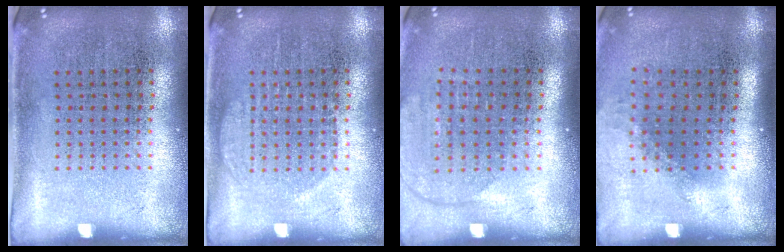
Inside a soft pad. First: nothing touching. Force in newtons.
{"total": 1.6, "press": 1.5, "slide": 0.4}
{"total": 1.3, "press": 1.1, "slide": 0.8}
{"total": 1.1, "press": 0.9, "slide": 0.7}